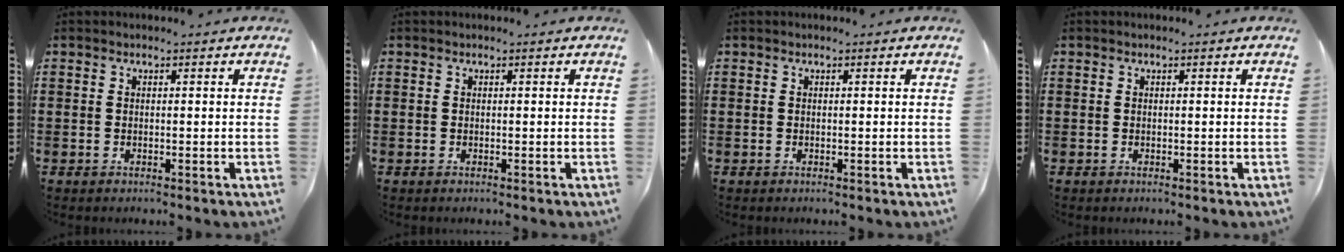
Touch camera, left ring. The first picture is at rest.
{"total": 0.0}
{"total": 0.0}
{"total": 0.0}